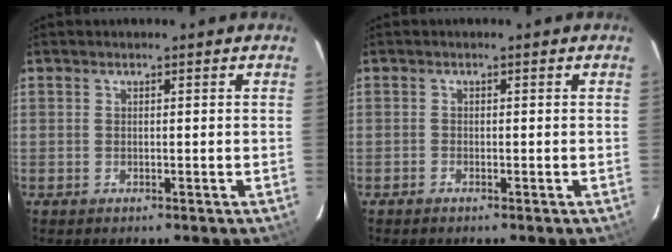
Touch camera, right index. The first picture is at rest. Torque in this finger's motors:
{"motor_torque": [0.15, -0.05, 0.01, 0.01]}